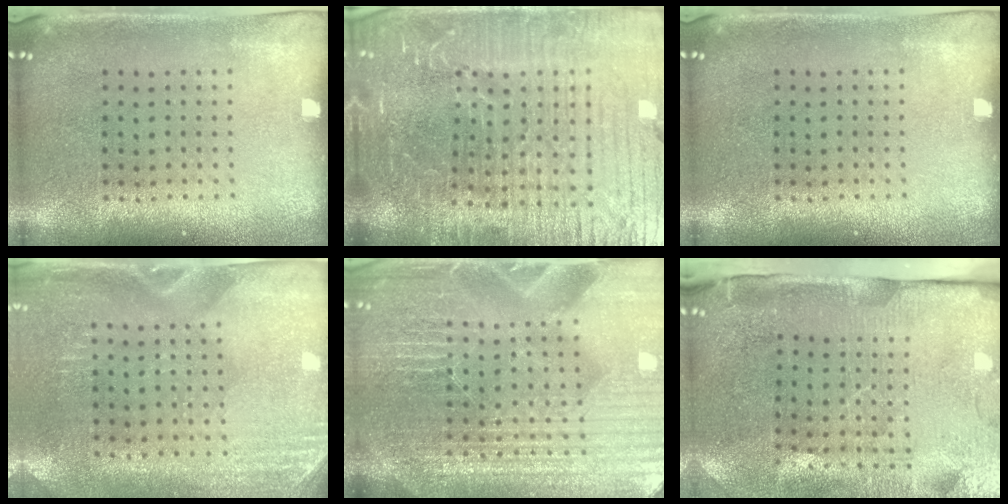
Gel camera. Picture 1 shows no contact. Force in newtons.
{"total": 7.1, "press": 6.2, "slide": 3.5}
{"total": 0.0}
{"total": 2.9, "press": 2.5, "slide": 1.3}
{"total": 5.8, "press": 5.3, "slide": 2.3}
{"total": 4.5, "press": 3.7, "slide": 2.7}